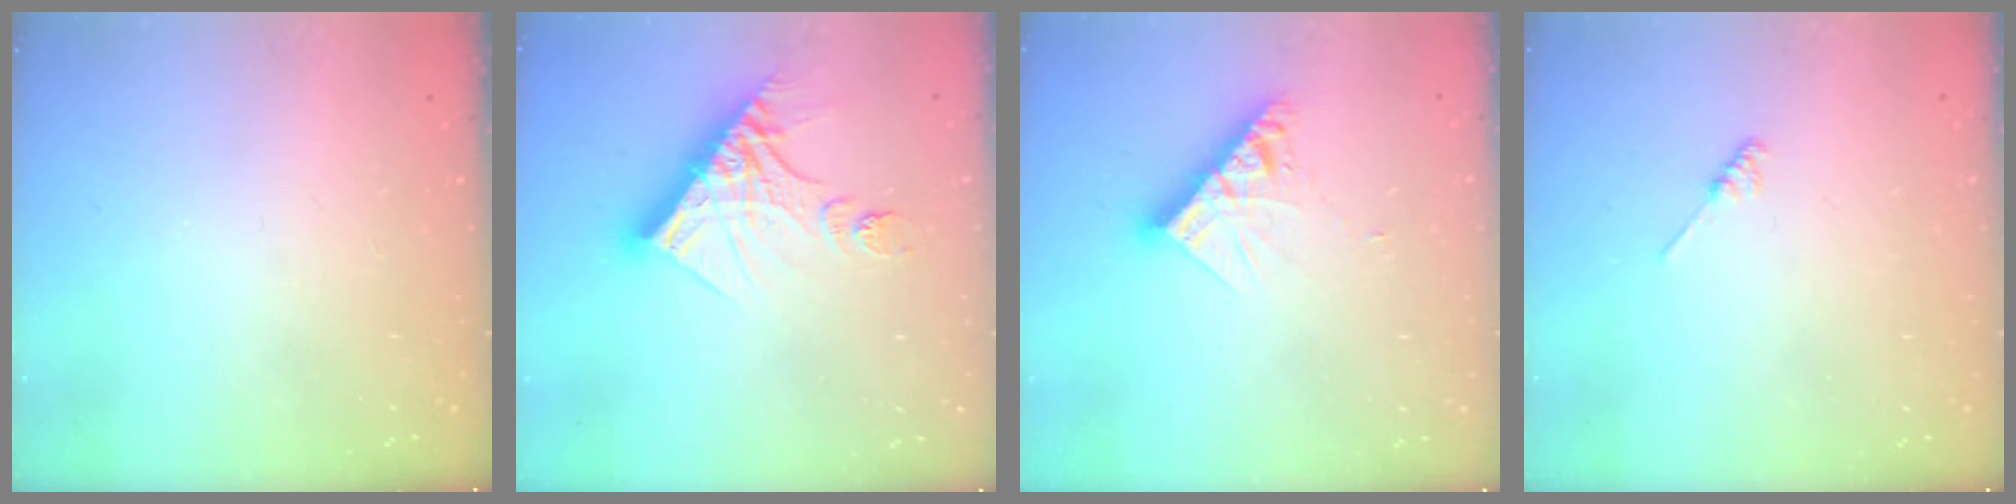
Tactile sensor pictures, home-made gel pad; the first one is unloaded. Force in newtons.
{"total": 13.4, "press": 13.4, "slide": 1.1}
{"total": 10.1, "press": 10.1, "slide": 0.8}
{"total": 1.8, "press": 1.7, "slide": 0.4}